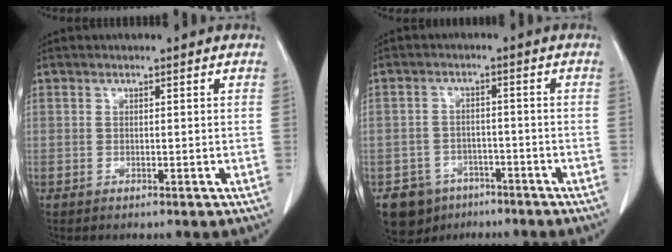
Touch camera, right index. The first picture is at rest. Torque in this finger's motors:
{"motor_torque": [-0.32, -0.01, -0.89, -0.20]}